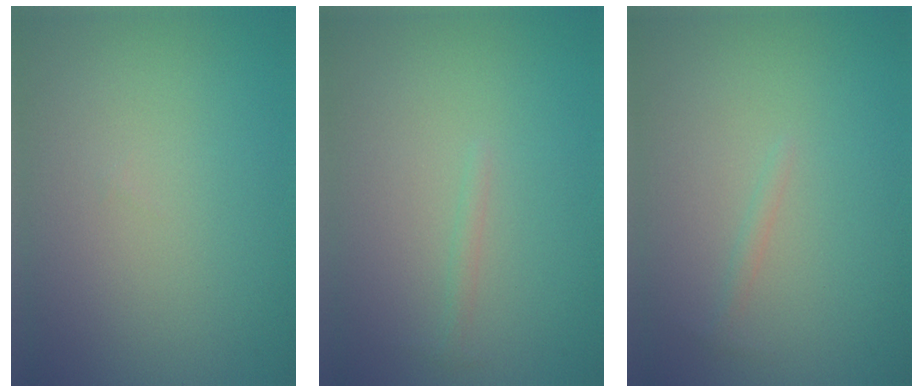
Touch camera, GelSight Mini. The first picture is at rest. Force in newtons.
{"total": 0.6, "press": 0.6, "slide": 0.1}
{"total": 0.7, "press": 0.7, "slide": 0.1}